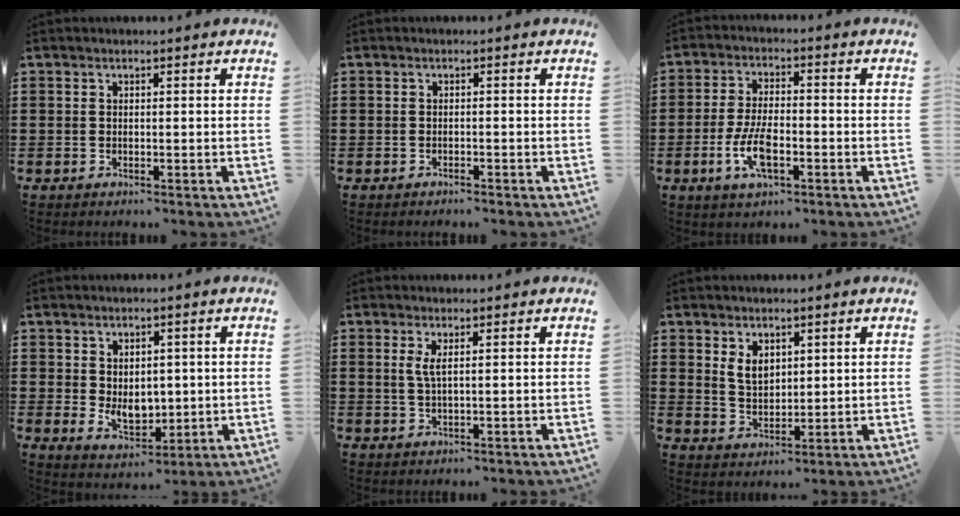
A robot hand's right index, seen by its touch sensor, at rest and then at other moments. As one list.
[{"total": 0.6, "force": [-0.6, -0.1, 0.1], "torque": [-0.005, -0.003, -0.011]}, {"total": 7.1, "force": [-2.5, 2.9, 6.0], "torque": [-0.133, -0.006, -0.048]}, {"total": 5.3, "force": [0.6, 4.0, 3.4], "torque": [-0.056, 0.005, 0.011]}, {"total": 2.1, "force": [0.7, 0.2, 2.0], "torque": [-0.043, 0.000, 0.010]}, {"total": 4.0, "force": [1.8, 2.6, 2.4], "torque": [-0.047, 0.005, 0.032]}]